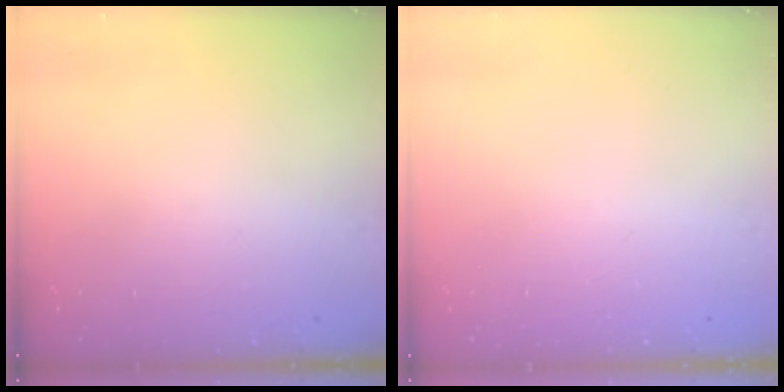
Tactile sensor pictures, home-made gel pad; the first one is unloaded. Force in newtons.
{"total": 0.0}